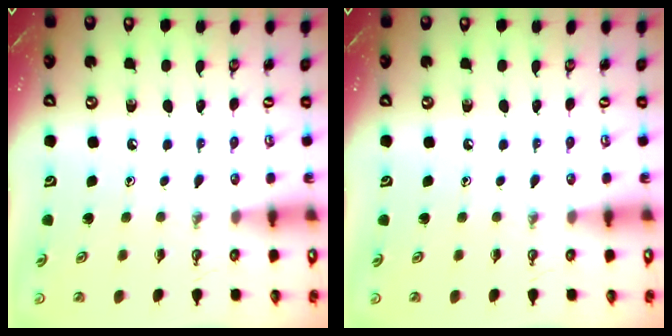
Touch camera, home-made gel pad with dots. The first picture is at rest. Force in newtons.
{"total": 0.0}